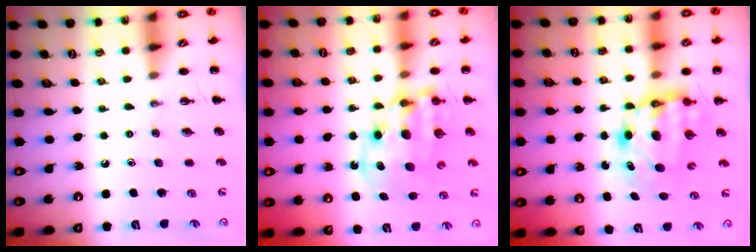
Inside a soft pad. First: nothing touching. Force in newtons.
{"total": 11.0, "press": 10.7, "slide": 2.5}
{"total": 6.9, "press": 6.6, "slide": 2.1}